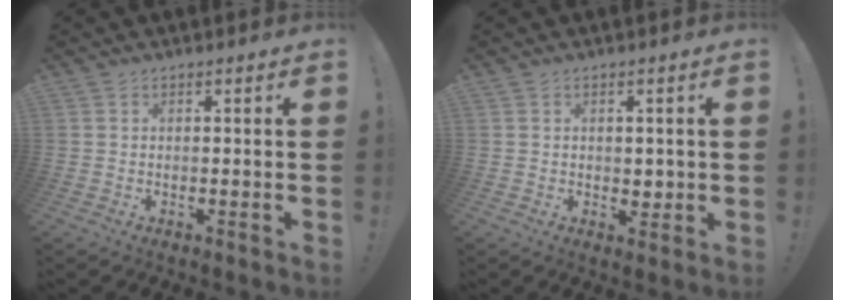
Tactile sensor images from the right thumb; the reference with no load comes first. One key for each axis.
{"total": 1.5, "fx": 0.1, "fy": 1.3, "fz": 0.8, "tx": 0.001, "ty": -0.002, "tz": -0.002}